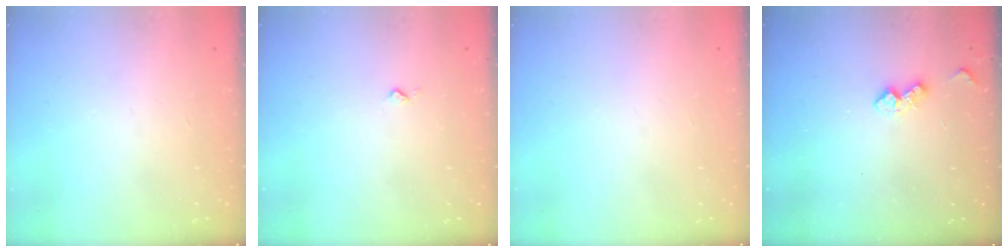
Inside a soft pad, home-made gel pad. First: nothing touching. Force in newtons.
{"total": 2.7, "press": 2.6, "slide": 0.4}
{"total": 0.0}
{"total": 5.4, "press": 5.4, "slide": 0.8}